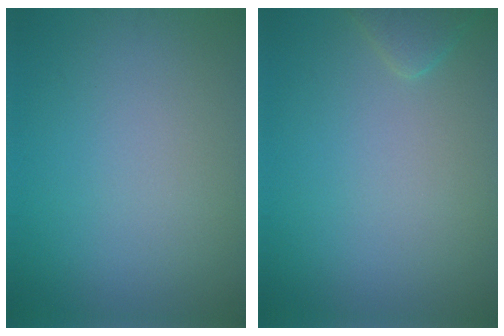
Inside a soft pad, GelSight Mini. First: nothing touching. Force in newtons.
{"total": 1.4, "press": 1.4, "slide": 0.1}